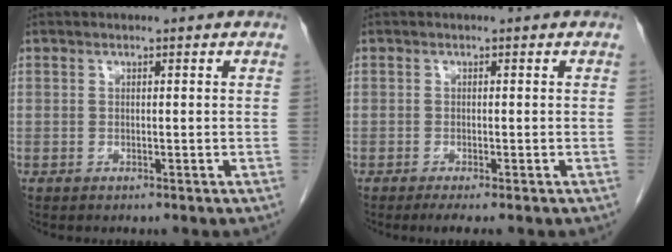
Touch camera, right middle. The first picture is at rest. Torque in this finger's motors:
{"motor_torque": [0.32, -0.24, 0.02, 0.02]}